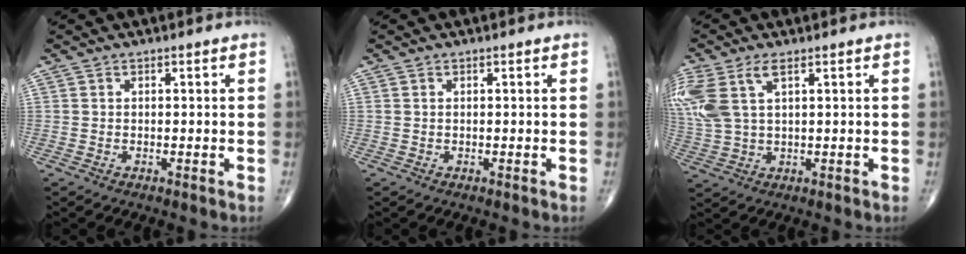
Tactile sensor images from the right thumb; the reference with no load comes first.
{"total": 0.0}
{"total": 11.5, "force": [4.1, 5.5, 9.1], "torque": [-0.243, 0.006, 0.090]}